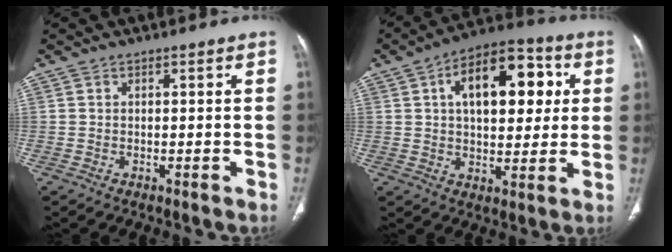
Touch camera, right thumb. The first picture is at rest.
{"total": 17.3, "force": [4.4, 9.5, 13.8], "torque": [-0.166, 0.015, 0.062]}